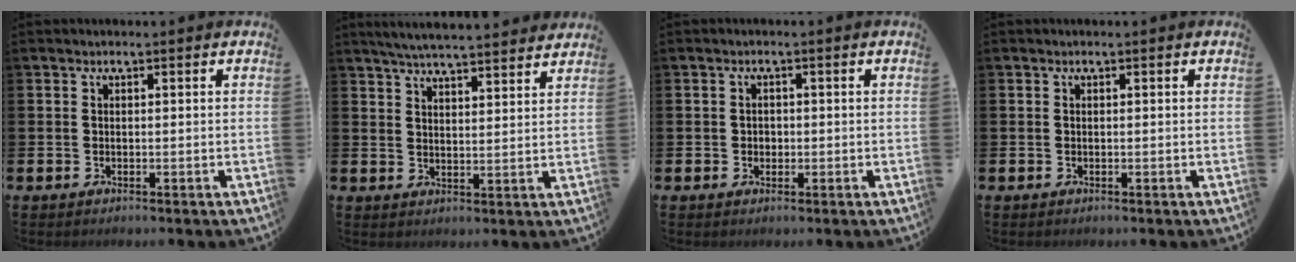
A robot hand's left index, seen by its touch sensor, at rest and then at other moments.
{"total": 5.3, "force": [5.2, 0.0, 1.0], "torque": [-0.029, -0.029, 0.092]}
{"total": 1.2, "force": [0.1, 1.1, 0.4], "torque": [0.002, 0.004, -0.002]}
{"total": 0.0}